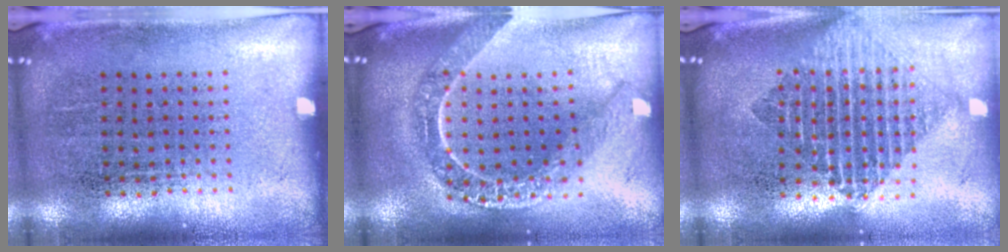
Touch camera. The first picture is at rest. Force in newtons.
{"total": 2.2, "press": 1.8, "slide": 1.1}
{"total": 1.9, "press": 1.6, "slide": 1.1}